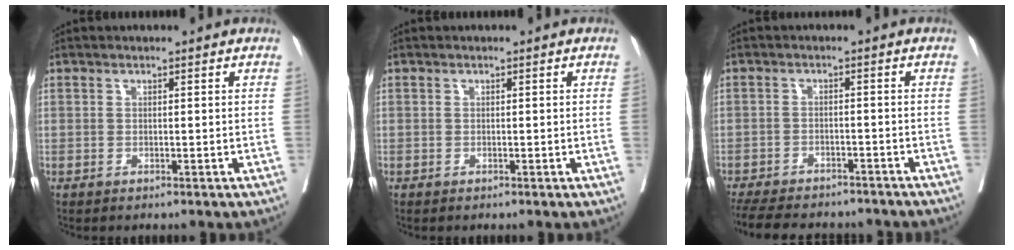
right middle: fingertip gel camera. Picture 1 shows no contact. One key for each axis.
{"total": 0.0}
{"total": 15.9, "fx": -13.9, "fy": 4.6, "fz": 6.2, "tx": -0.149, "ty": -0.016, "tz": -0.186}